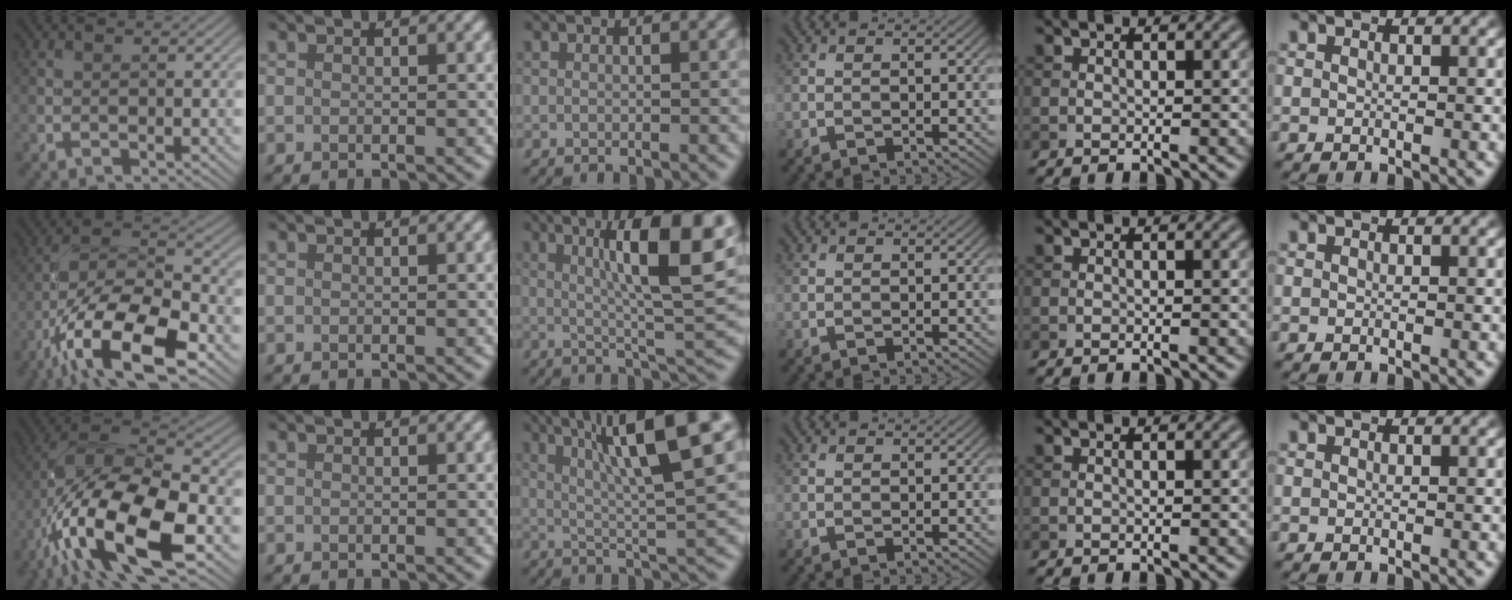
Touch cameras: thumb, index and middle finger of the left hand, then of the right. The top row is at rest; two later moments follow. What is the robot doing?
{"motion": "unscrew", "object": "medicine bottle"}